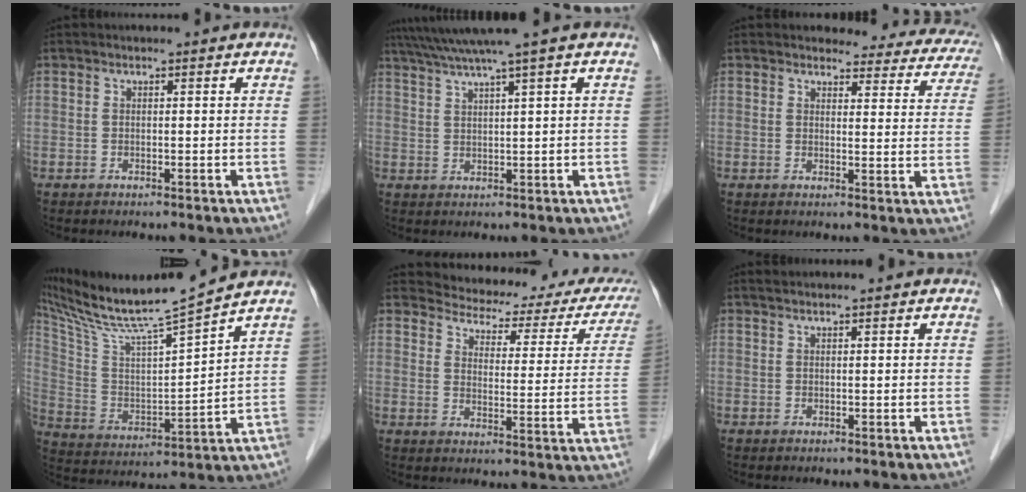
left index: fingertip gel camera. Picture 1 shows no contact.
{"total": 6.8, "force": [5.1, -1.9, 4.0], "torque": [-0.068, 0.025, 0.089]}
{"total": 14.0, "force": [12.7, 4.8, 3.6], "torque": [-0.002, -0.029, 0.110]}
{"total": 16.5, "force": [14.7, -1.6, 7.4], "torque": [-0.148, -0.008, 0.262]}
{"total": 19.1, "force": [17.5, 5.1, 5.8], "torque": [-0.057, -0.037, 0.190]}
{"total": 1.8, "force": [1.7, -0.1, 0.6], "torque": [-0.007, 0.023, 0.032]}